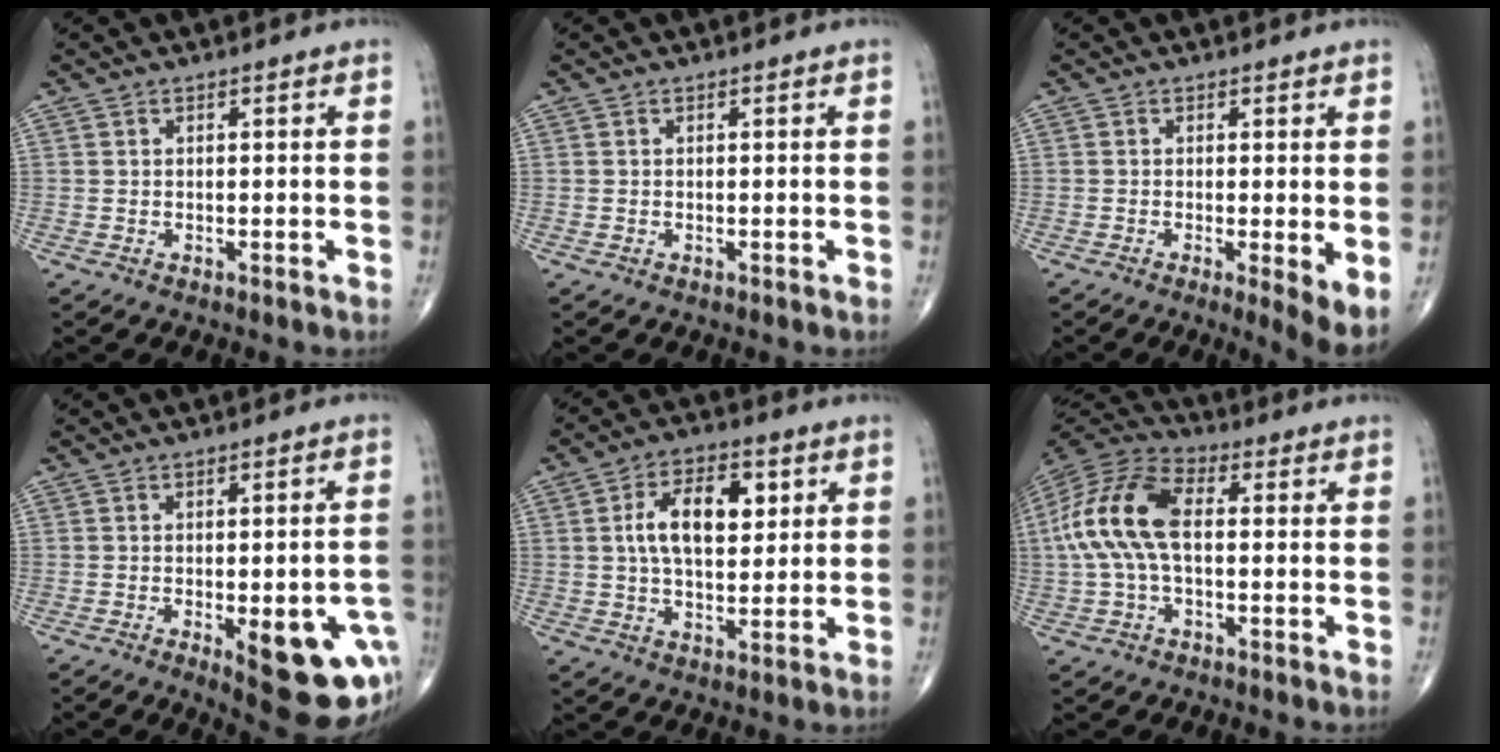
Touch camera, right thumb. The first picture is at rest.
{"total": 0.0}
{"total": 4.7, "force": [-0.6, 0.7, 4.6], "torque": [-0.075, -0.017, -0.014]}
{"total": 15.8, "force": [-5.3, 5.9, 13.6], "torque": [-0.117, 0.012, -0.046]}
{"total": 11.5, "force": [2.6, 6.4, 9.3], "torque": [-0.137, 0.002, 0.042]}
{"total": 14.6, "force": [0.7, 7.9, 12.3], "torque": [-0.261, 0.035, 0.005]}